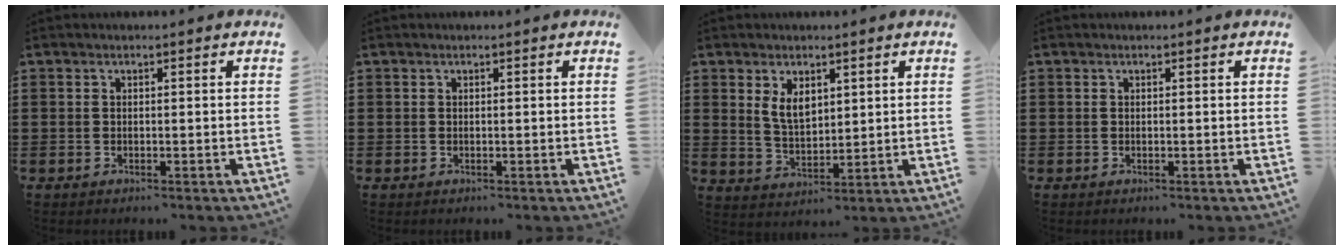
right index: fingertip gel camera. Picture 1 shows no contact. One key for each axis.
{"total": 0.0}
{"total": 4.5, "fx": 2.1, "fy": 2.5, "fz": 3.1, "tx": -0.060, "ty": 0.003, "tz": 0.037}
{"total": 0.0}